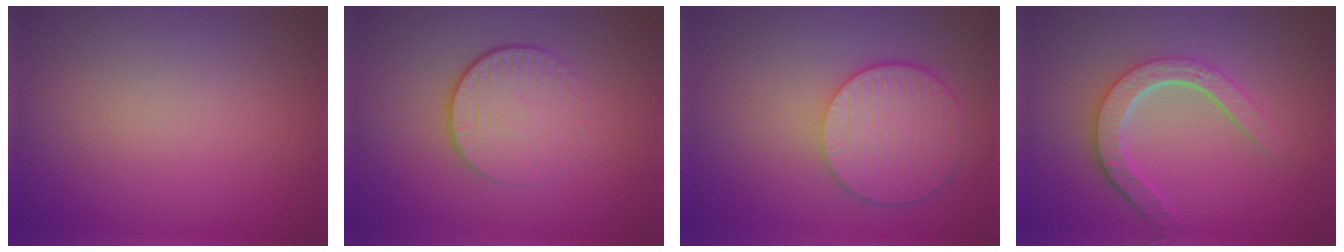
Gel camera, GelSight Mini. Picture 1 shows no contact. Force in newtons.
{"total": 4.5, "press": 2.8, "slide": 3.5}
{"total": 5.5, "press": 4.8, "slide": 2.7}
{"total": 4.7, "press": 3.7, "slide": 3.0}